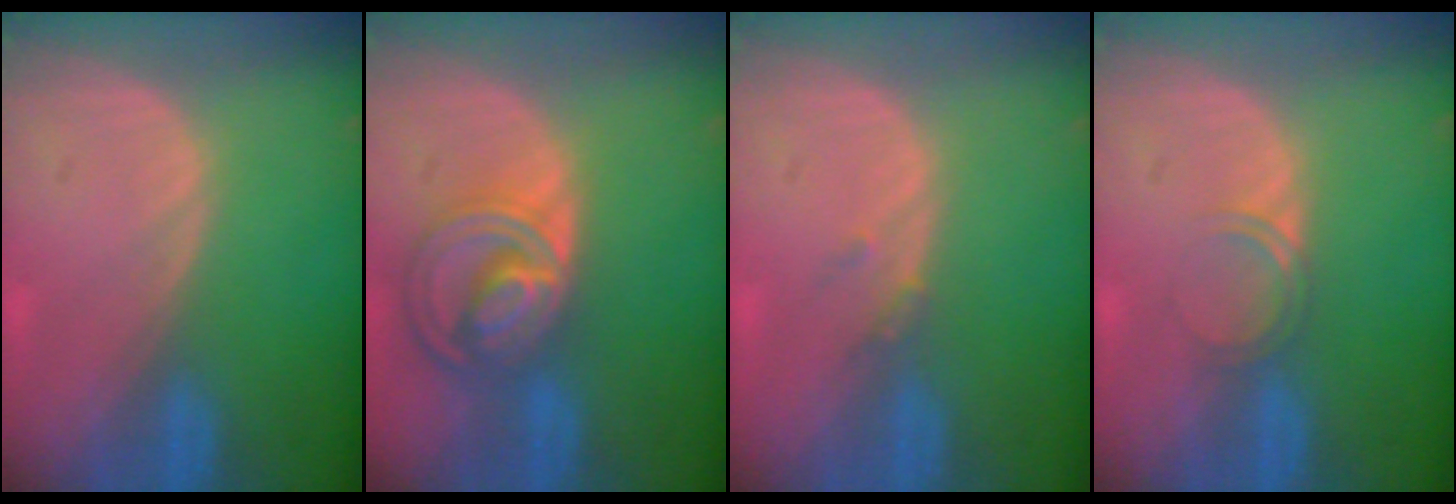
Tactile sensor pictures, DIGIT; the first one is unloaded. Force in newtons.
{"total": 8.5, "press": 7.3, "slide": 4.4}
{"total": 1.3, "press": 1.1, "slide": 0.7}
{"total": 2.0, "press": 2.0, "slide": 0.2}